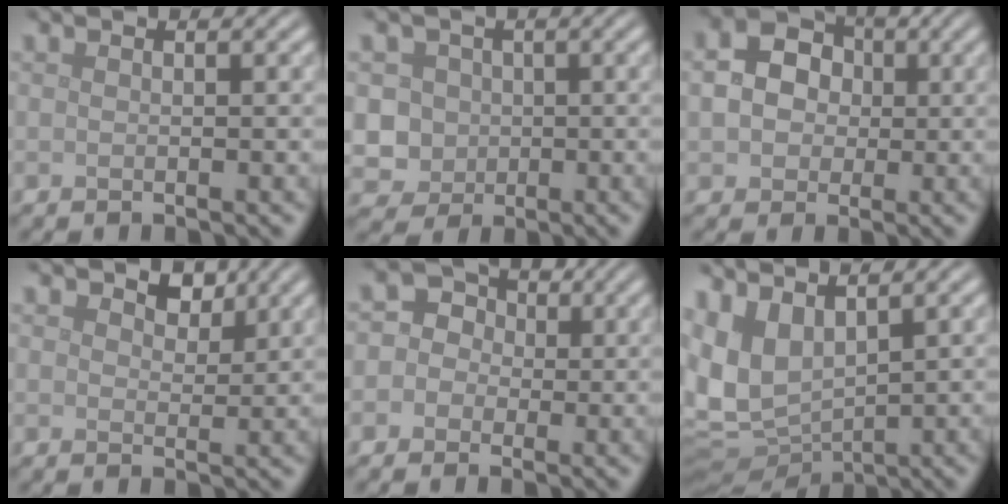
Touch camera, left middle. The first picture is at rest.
{"total": 5.1, "force": [0.0, 4.9, 1.6], "torque": [-0.018, 0.019, -0.009]}
{"total": 5.3, "force": [0.6, 4.4, 2.9], "torque": [-0.056, 0.014, -0.005]}
{"total": 2.1, "force": [1.5, 1.2, 1.0], "torque": [-0.015, -0.004, 0.018]}
{"total": 3.5, "force": [0.2, 3.3, 1.2], "torque": [0.000, 0.017, -0.022]}
{"total": 8.0, "force": [1.7, 5.2, 5.8], "torque": [-0.137, -0.012, 0.049]}